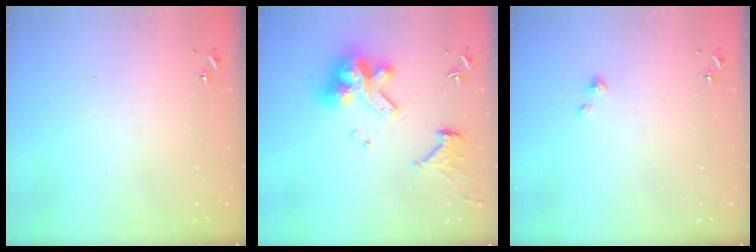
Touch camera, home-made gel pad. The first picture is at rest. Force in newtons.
{"total": 15.8, "press": 15.7, "slide": 1.8}
{"total": 2.9, "press": 2.9, "slide": 0.2}